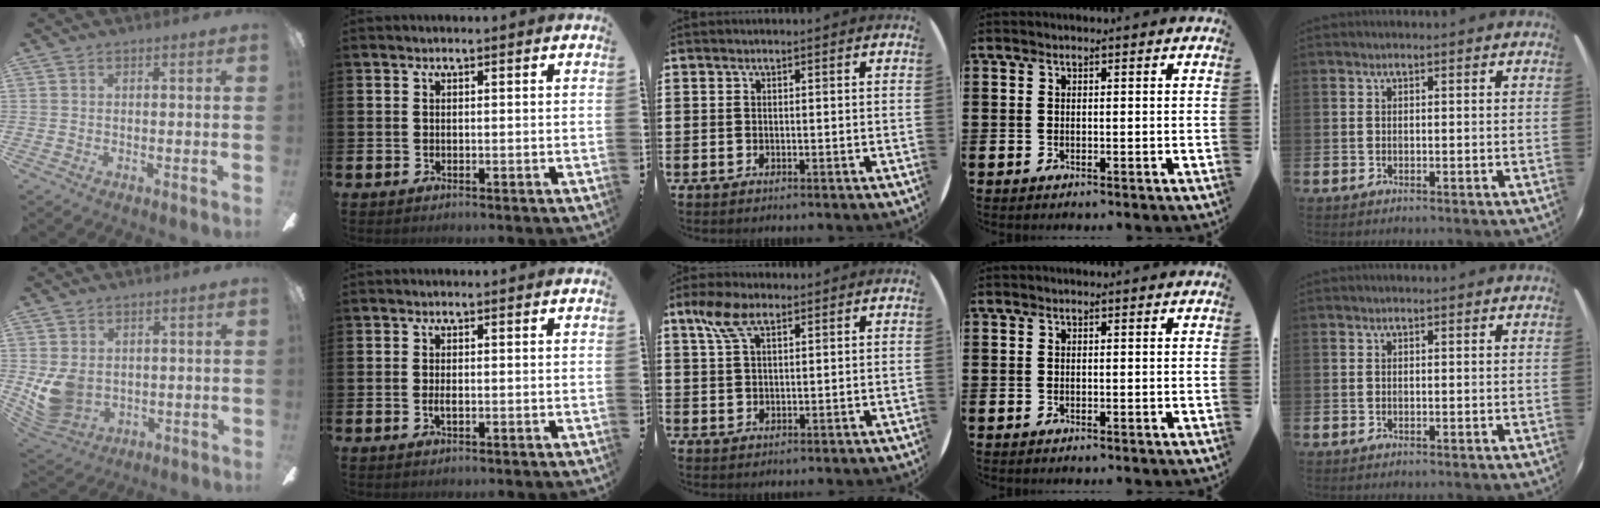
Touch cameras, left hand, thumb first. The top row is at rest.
{"thumb": {"total": 7.8, "force": [0.6, 6.2, 4.8], "torque": [-0.120, -0.008, 0.014]}, "index": {"total": 1.2, "force": [-0.2, 0.4, 1.1], "torque": [-0.026, 0.003, -0.002]}, "middle": {"total": 5.3, "force": [2.9, 2.3, 3.9], "torque": [-0.085, 0.008, 0.053]}}